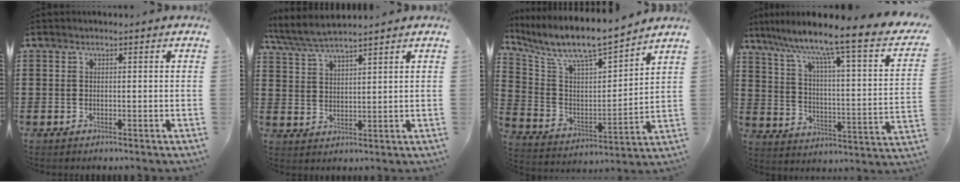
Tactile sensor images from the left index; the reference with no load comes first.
{"total": 5.0, "force": [4.6, 0.3, 2.0], "torque": [-0.053, -0.013, 0.083]}
{"total": 8.2, "force": [7.0, 1.5, 3.9], "torque": [-0.109, -0.050, 0.114]}
{"total": 7.6, "force": [5.7, -0.6, 5.0], "torque": [-0.113, -0.062, 0.078]}